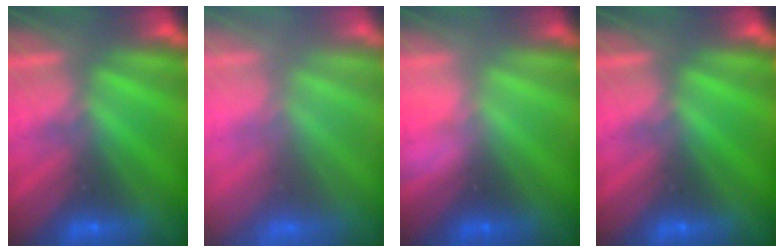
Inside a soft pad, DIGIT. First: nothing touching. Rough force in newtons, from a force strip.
{"total": 8.0}
{"total": 2.8}
{"total": 0.0}